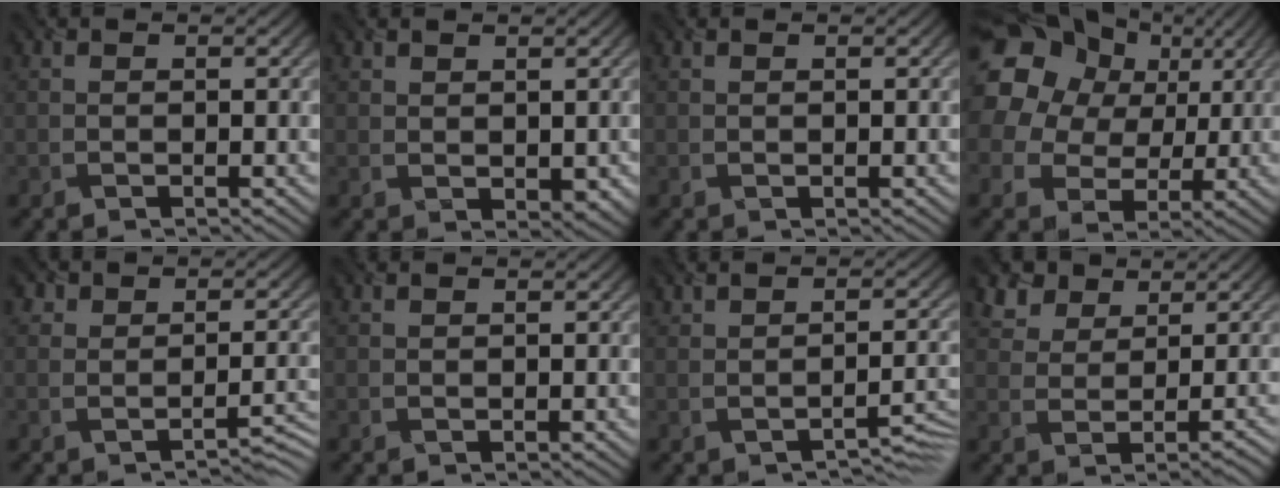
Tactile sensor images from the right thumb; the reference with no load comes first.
{"total": 2.1, "force": [1.0, 1.5, 1.1], "torque": [-0.022, -0.007, 0.024]}
{"total": 0.0}
{"total": 18.5, "force": [7.7, 14.6, 8.3], "torque": [-0.248, 0.056, 0.132]}
{"total": 2.1, "force": [-0.9, 1.4, 1.3], "torque": [-0.007, 0.007, -0.018]}
{"total": 0.0}
{"total": 2.4, "force": [-1.4, 0.8, 1.8], "torque": [-0.030, 0.004, -0.021]}
{"total": 4.0, "force": [2.8, 2.4, 1.6], "torque": [-0.033, 0.006, 0.051]}